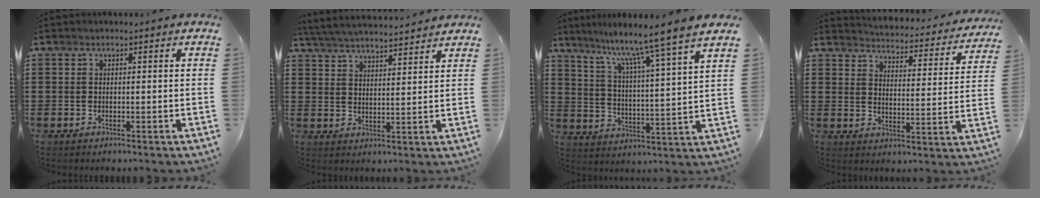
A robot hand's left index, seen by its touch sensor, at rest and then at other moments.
{"total": 4.4, "force": [4.3, -0.2, 0.9], "torque": [-0.034, -0.022, 0.076]}
{"total": 8.5, "force": [7.0, -1.7, 4.4], "torque": [-0.105, -0.054, 0.105]}
{"total": 3.7, "force": [3.7, -0.1, 0.1], "torque": [-0.018, -0.039, 0.056]}